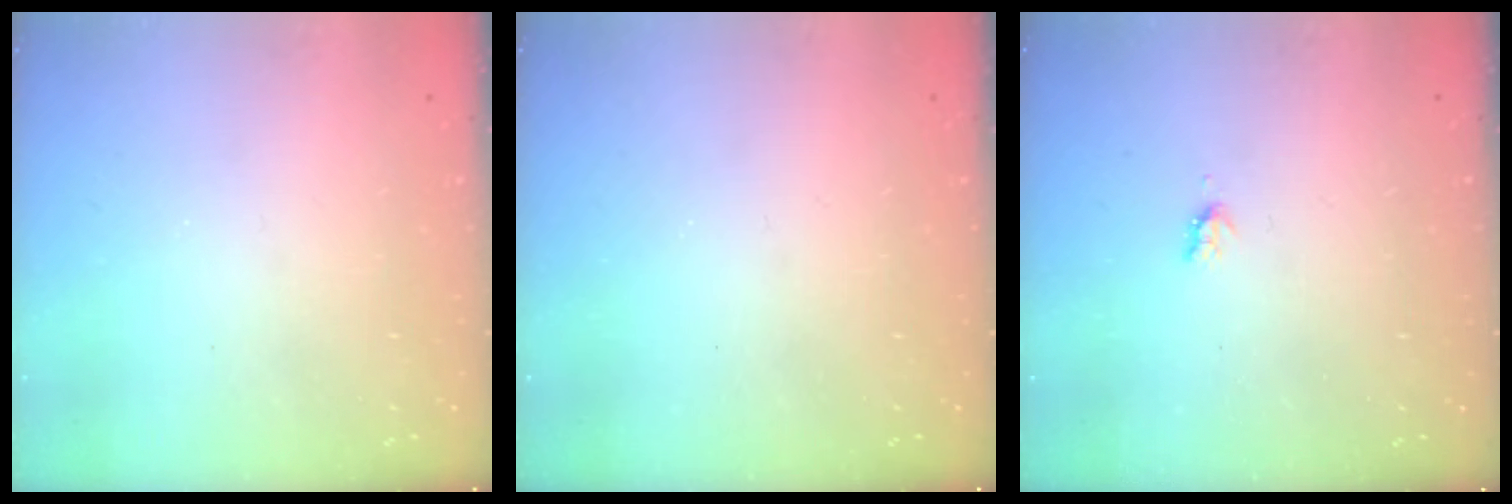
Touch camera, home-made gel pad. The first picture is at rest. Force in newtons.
{"total": 0.0}
{"total": 2.4, "press": 2.4, "slide": 0.4}